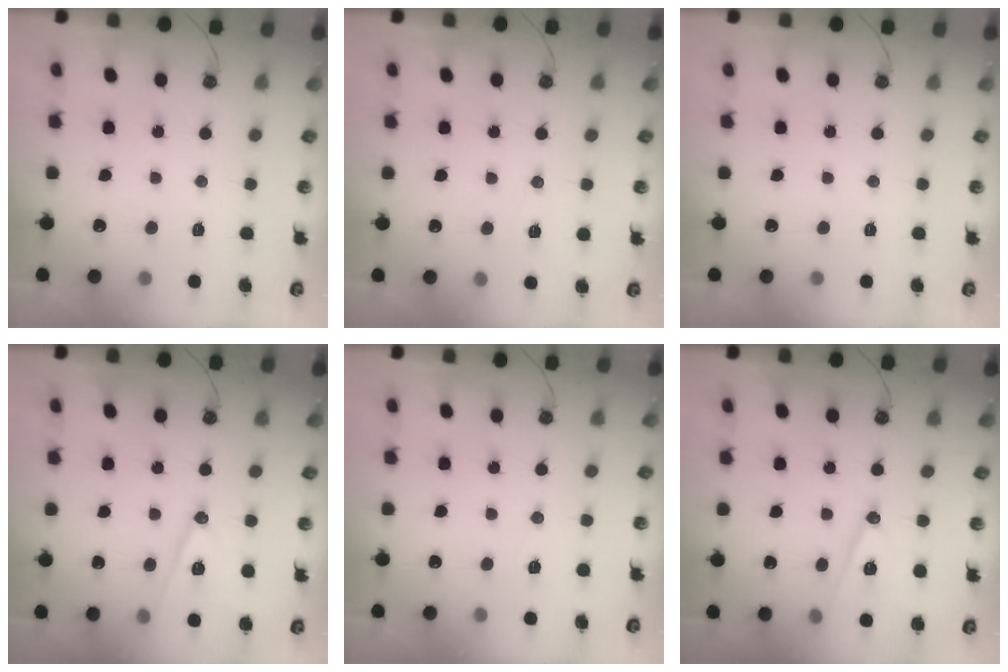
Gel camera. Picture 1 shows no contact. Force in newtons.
{"total": 4.1, "press": 3.5, "slide": 2.1}
{"total": 0.0}
{"total": 12.4, "press": 11.9, "slide": 3.3}
{"total": 7.0, "press": 5.4, "slide": 4.5}
{"total": 12.4, "press": 11.9, "slide": 3.3}